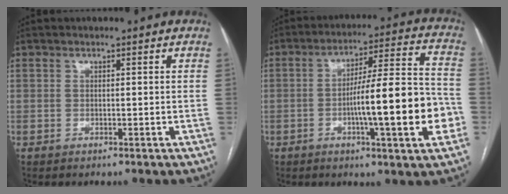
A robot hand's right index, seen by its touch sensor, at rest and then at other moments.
{"total": 16.7, "force": [-4.0, 1.2, 16.2], "torque": [-0.246, 0.012, -0.059]}